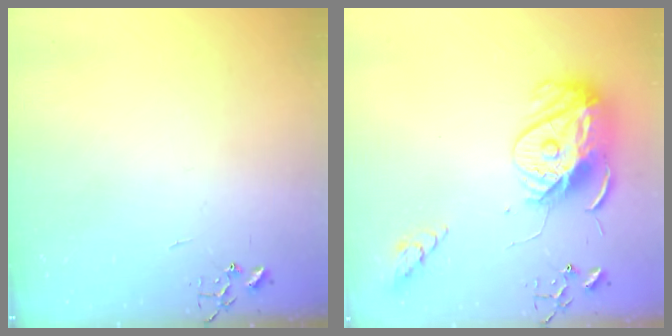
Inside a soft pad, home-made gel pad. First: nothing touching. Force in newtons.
{"total": 16.5, "press": 16.4, "slide": 1.3}